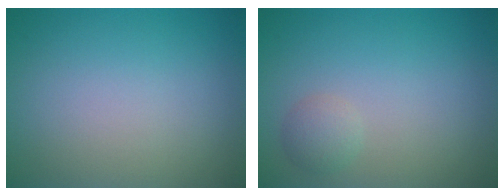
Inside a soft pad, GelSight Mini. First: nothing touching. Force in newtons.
{"total": 1.5, "press": 1.5, "slide": 0.1}